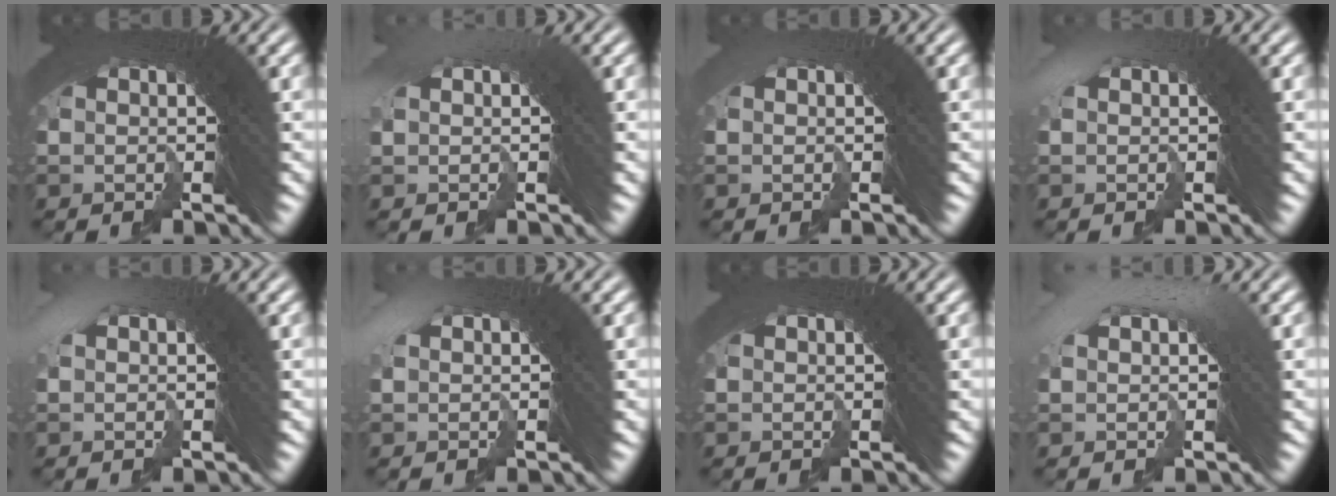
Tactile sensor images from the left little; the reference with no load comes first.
{"total": 6.6, "force": [-1.2, -4.5, -4.7], "torque": [0.056, -0.009, -0.009]}
{"total": 3.2, "force": [-0.7, -2.1, -2.3], "torque": [0.032, -0.008, -0.005]}
{"total": 5.5, "force": [-0.9, -3.7, -3.9], "torque": [0.044, -0.009, -0.007]}
{"total": 6.1, "force": [-0.9, -4.1, -4.4], "torque": [0.051, -0.009, -0.008]}
{"total": 5.5, "force": [-0.5, -3.9, -3.9], "torque": [0.054, -0.006, -0.002]}
{"total": 0.0}
{"total": 6.3, "force": [-0.5, -4.4, -4.5], "torque": [0.063, 0.004, -0.007]}